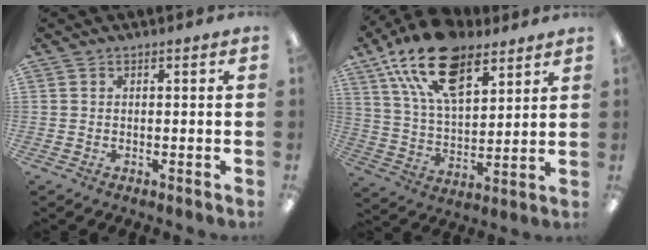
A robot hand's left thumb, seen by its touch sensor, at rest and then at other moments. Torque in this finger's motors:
{"motor_torque": [0.48, 0.63, 1.67, -1.10, 0.43]}